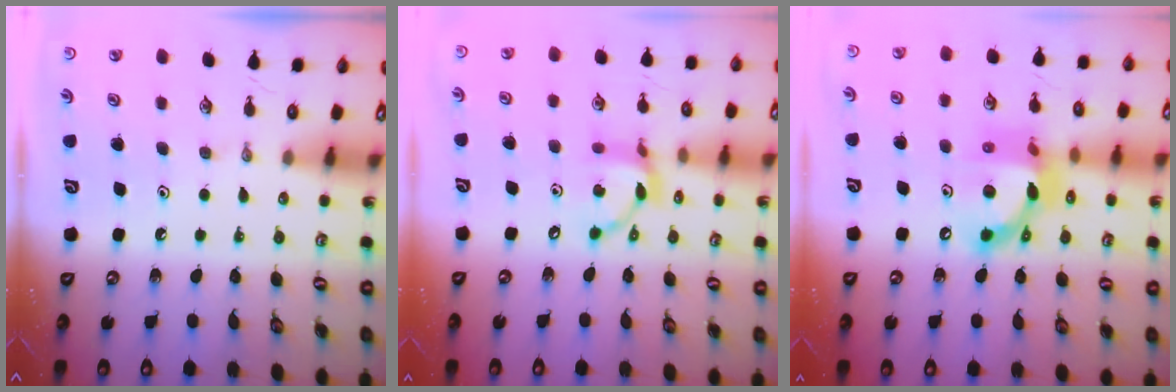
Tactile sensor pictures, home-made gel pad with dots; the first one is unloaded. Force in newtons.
{"total": 11.7, "press": 11.7, "slide": 0.9}
{"total": 13.4, "press": 13.4, "slide": 0.9}